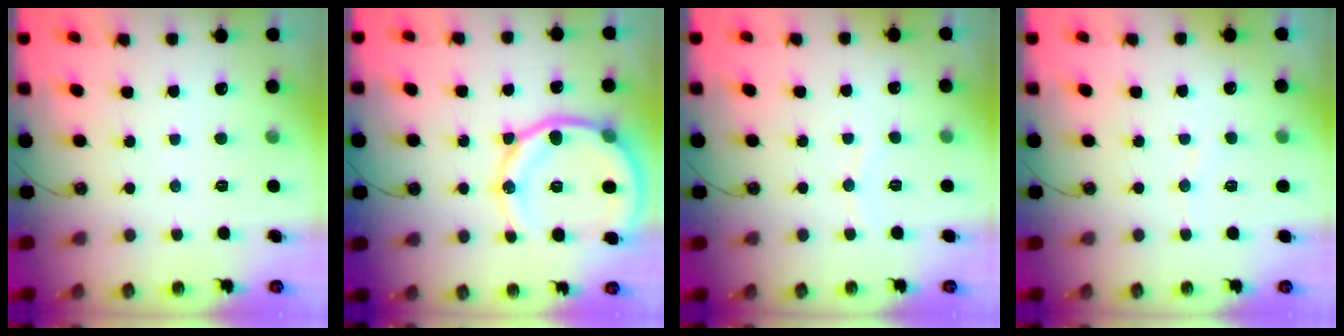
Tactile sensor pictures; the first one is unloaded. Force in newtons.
{"total": 16.4, "press": 16.3, "slide": 1.9}
{"total": 3.9, "press": 3.9, "slide": 0.5}
{"total": 3.2, "press": 3.2, "slide": 0.3}